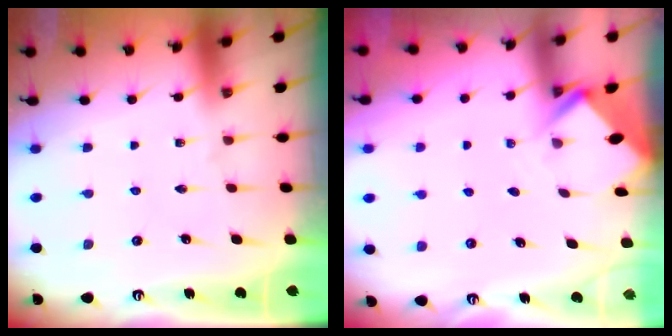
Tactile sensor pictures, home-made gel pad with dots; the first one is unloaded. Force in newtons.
{"total": 2.5, "press": 2.5, "slide": 0.2}